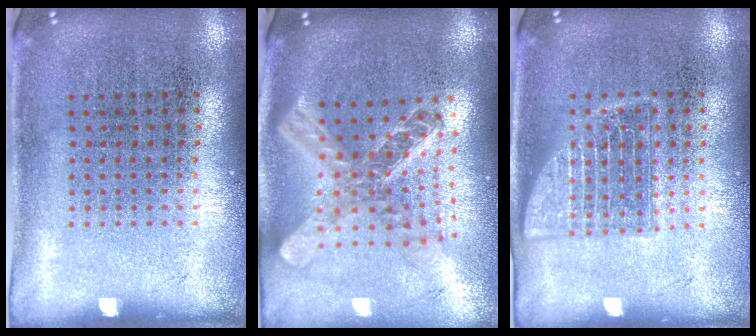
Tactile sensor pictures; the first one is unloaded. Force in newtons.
{"total": 2.4, "press": 1.9, "slide": 1.5}
{"total": 2.5, "press": 2.4, "slide": 0.3}